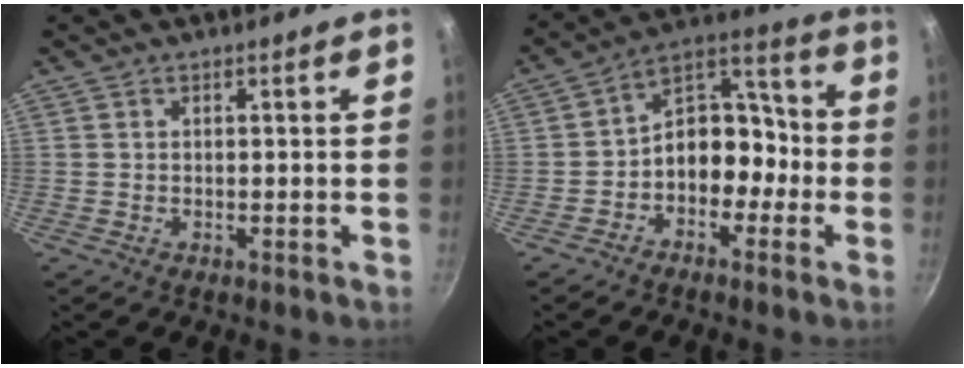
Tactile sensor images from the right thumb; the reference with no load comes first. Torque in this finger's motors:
{"motor_torque": [-0.03, 0.25, 0.17, 0.16, 0.23]}